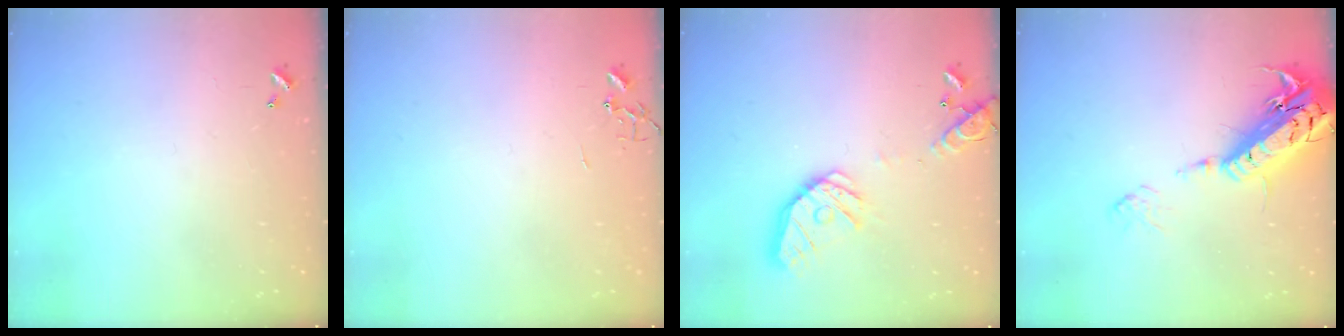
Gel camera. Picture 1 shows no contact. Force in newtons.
{"total": 0.0}
{"total": 16.9, "press": 16.7, "slide": 3.0}
{"total": 22.4, "press": 22.0, "slide": 4.3}